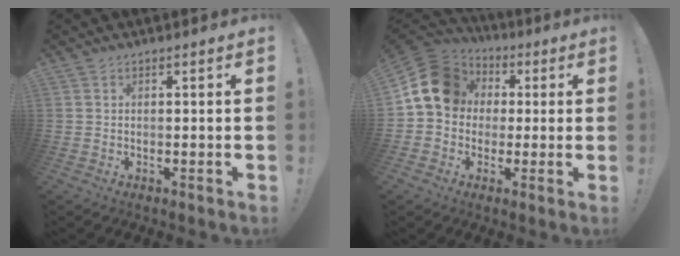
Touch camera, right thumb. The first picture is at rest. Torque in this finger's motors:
{"motor_torque": [1.36, 1.19, 0.67, -0.57, 0.32]}